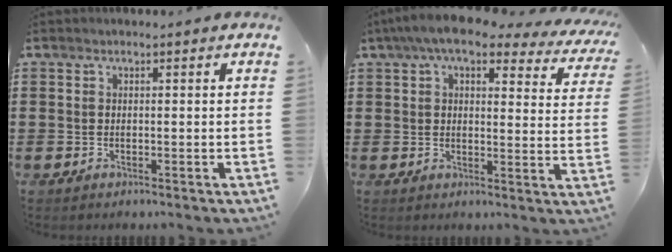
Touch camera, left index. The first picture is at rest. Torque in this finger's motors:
{"motor_torque": [1.86, -0.28, 1.04, 0.21]}